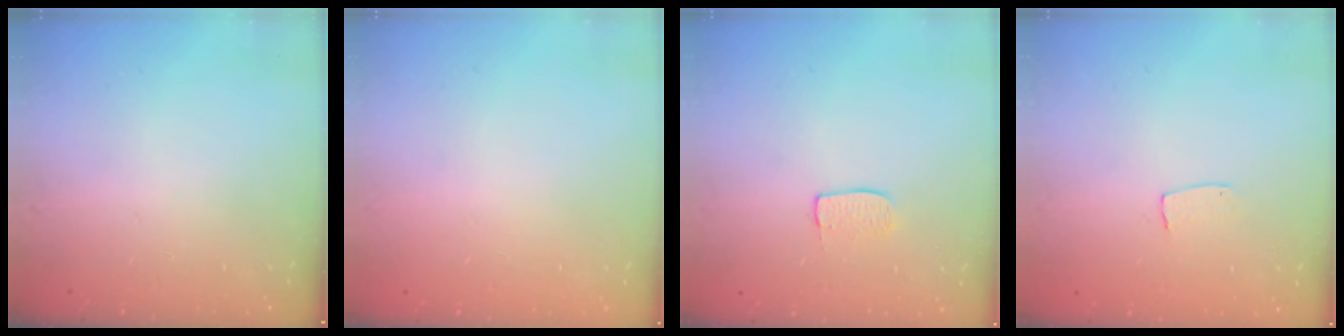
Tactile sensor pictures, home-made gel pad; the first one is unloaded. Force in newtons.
{"total": 0.5, "press": 0.5, "slide": 0.1}
{"total": 5.0, "press": 5.0, "slide": 0.3}
{"total": 4.3, "press": 4.3, "slide": 0.2}